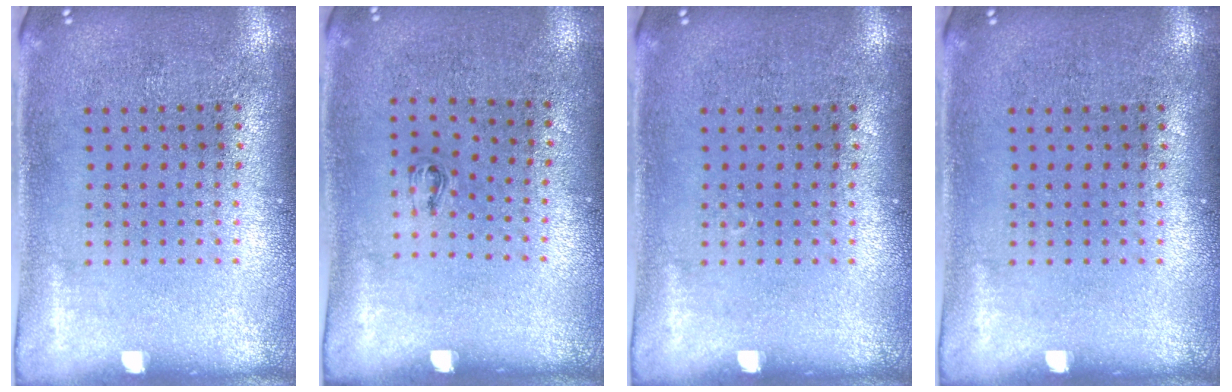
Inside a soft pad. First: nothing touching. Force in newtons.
{"total": 0.6, "press": 0.2, "slide": 0.5}
{"total": 0.0}
{"total": 0.0}